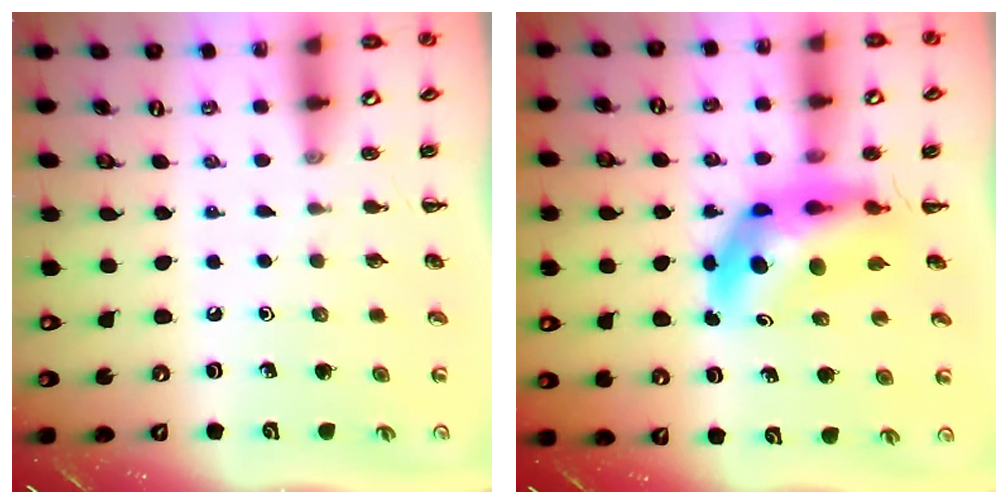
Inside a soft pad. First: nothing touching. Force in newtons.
{"total": 11.6, "press": 11.1, "slide": 3.3}